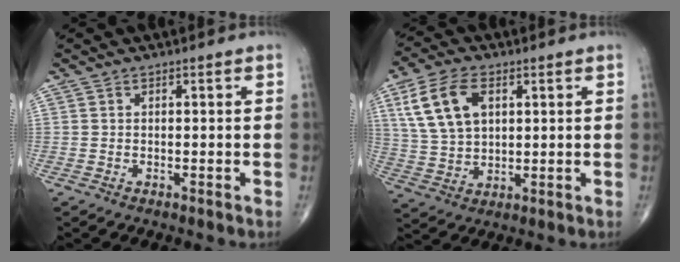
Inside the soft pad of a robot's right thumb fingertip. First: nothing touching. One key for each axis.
{"total": 11.6, "fx": 4.1, "fy": 7.1, "fz": 8.3, "tx": -0.156, "ty": -0.001, "tz": 0.082}